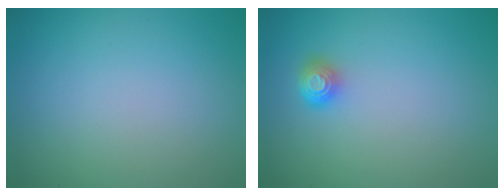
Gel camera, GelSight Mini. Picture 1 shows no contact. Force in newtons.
{"total": 1.6, "press": 1.2, "slide": 1.0}